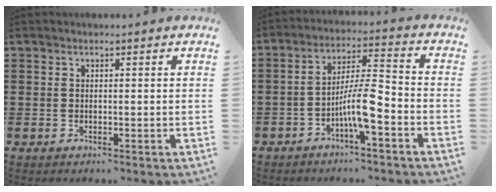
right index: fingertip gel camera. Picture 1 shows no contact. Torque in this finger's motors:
{"motor_torque": [2.14, 0.00, 0.63, 0.19]}